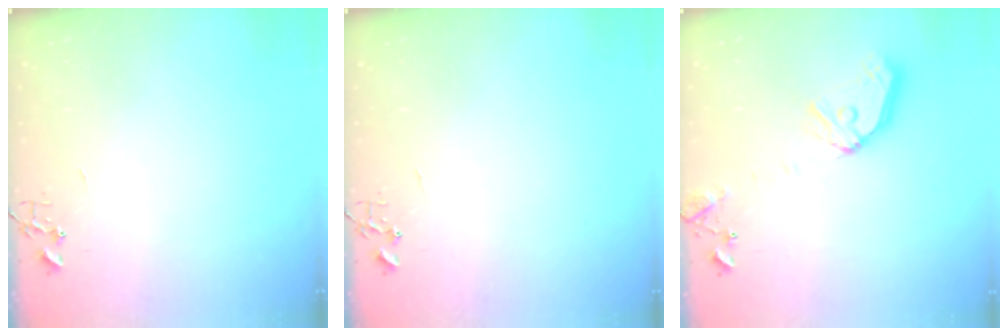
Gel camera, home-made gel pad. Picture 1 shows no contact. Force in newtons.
{"total": 0.0}
{"total": 13.4, "press": 13.2, "slide": 2.1}